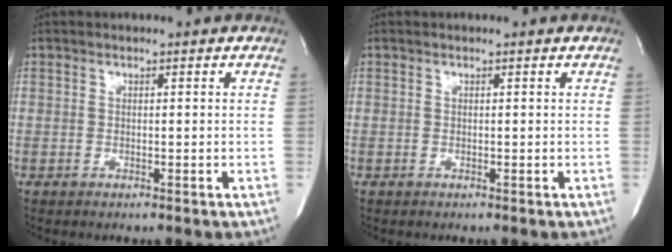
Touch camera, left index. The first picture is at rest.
{"total": 0.0}